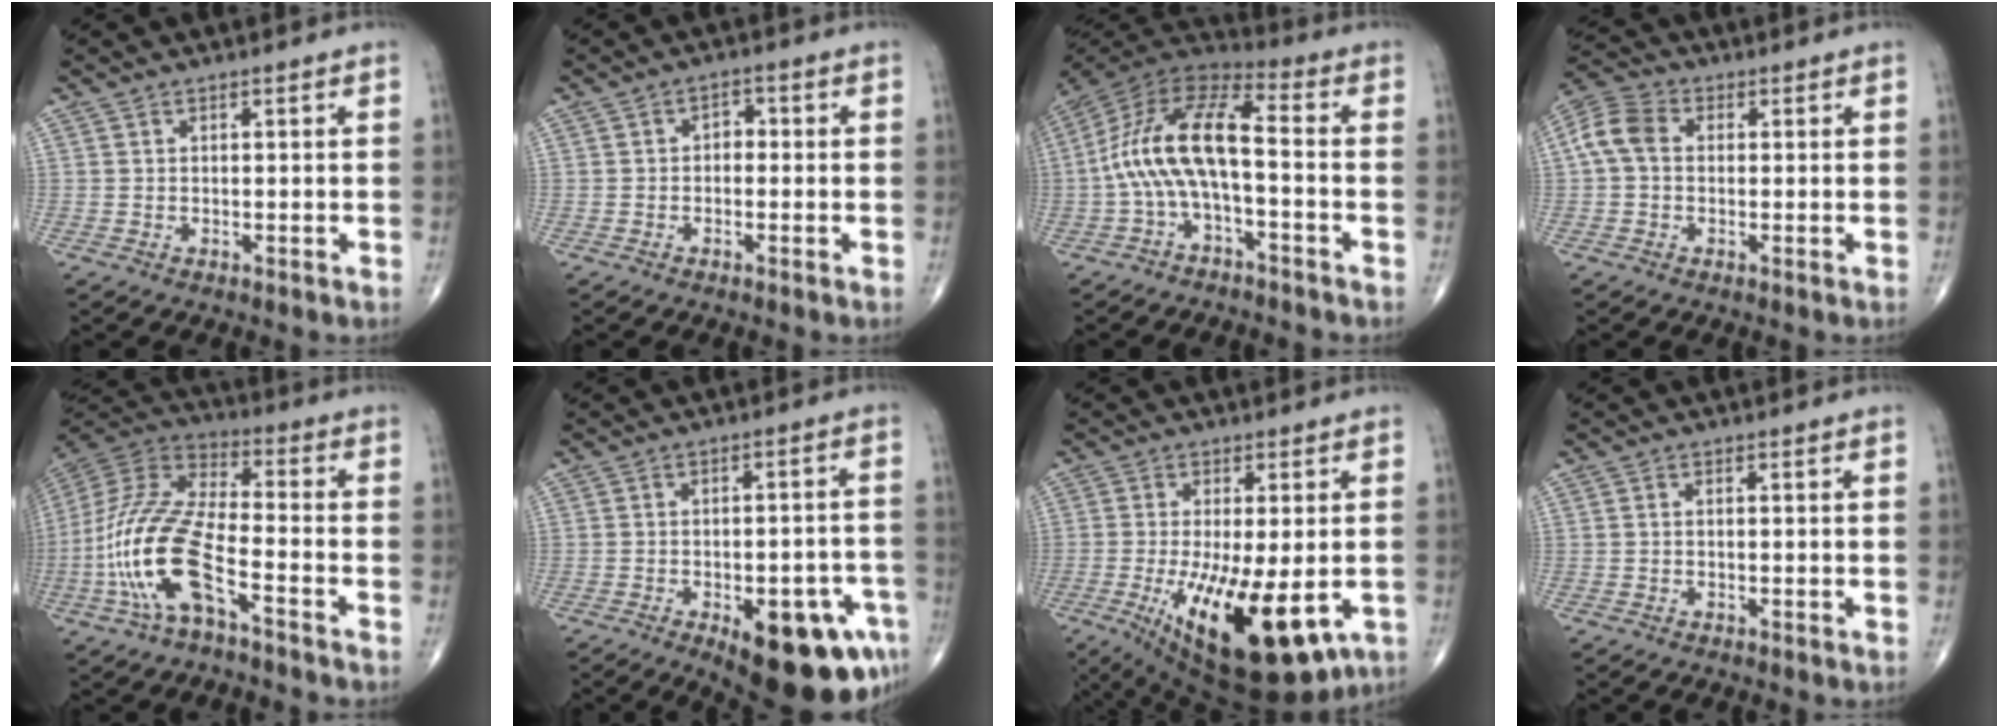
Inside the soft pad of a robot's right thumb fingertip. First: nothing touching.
{"total": 2.3, "force": [-0.3, 1.7, 1.5], "torque": [-0.005, 0.013, -0.014]}
{"total": 14.5, "force": [-2.5, 5.6, 13.1], "torque": [-0.258, 0.065, -0.058]}
{"total": 6.9, "force": [0.5, 5.1, 4.7], "torque": [-0.097, 0.024, 0.002]}
{"total": 17.9, "force": [-6.8, 6.3, 15.3], "torque": [-0.335, 0.044, -0.130]}
{"total": 17.8, "force": [-8.4, 7.2, 14.0], "torque": [-0.131, 0.030, -0.096]}
{"total": 20.9, "force": [-7.4, 8.0, 17.8], "torque": [-0.261, -0.026, -0.092]}
{"total": 0.5, "force": [-0.2, 0.2, 0.4], "torque": [-0.008, 0.000, -0.006]}